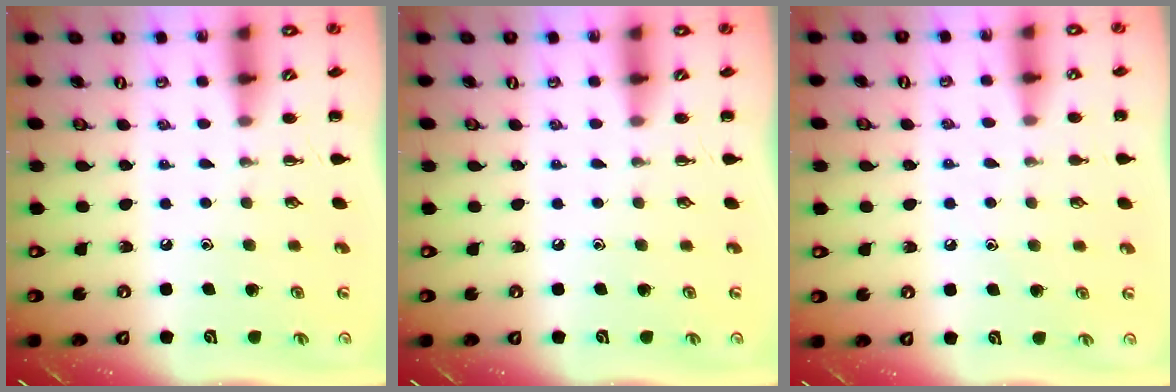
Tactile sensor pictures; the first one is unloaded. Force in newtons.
{"total": 0.0}
{"total": 5.1, "press": 4.8, "slide": 1.8}